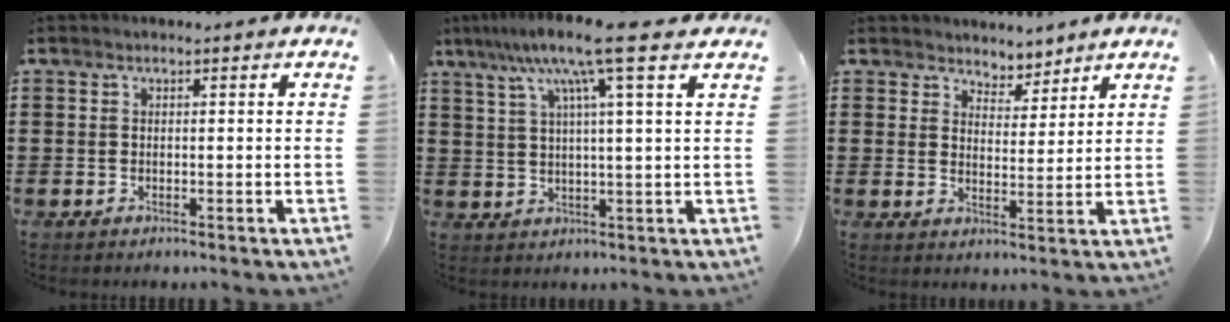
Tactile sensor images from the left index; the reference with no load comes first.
{"total": 9.8, "force": [5.9, 0.1, 7.8], "torque": [-0.160, -0.007, 0.096]}
{"total": 3.8, "force": [3.6, 1.3, -0.4], "torque": [-0.011, -0.008, 0.066]}